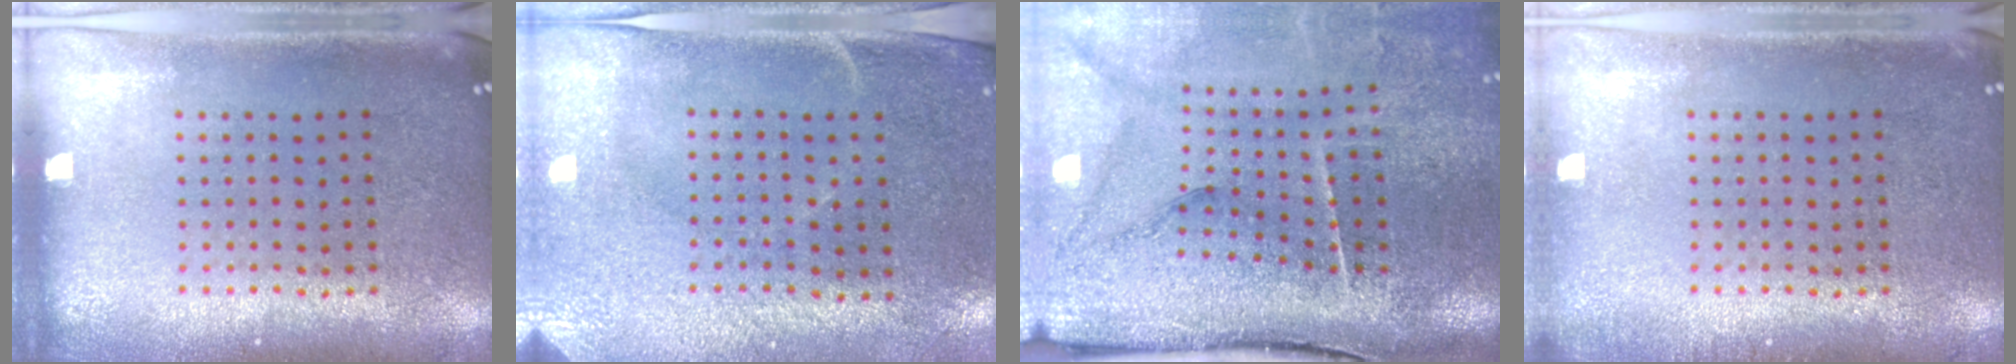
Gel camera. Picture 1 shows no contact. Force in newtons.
{"total": 2.9, "press": 2.5, "slide": 1.6}
{"total": 4.7, "press": 3.7, "slide": 2.9}
{"total": 0.8, "press": 0.8, "slide": 0.0}